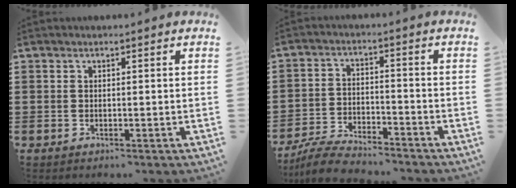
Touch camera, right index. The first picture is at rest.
{"total": 5.8, "force": [-5.6, 0.6, 1.4], "torque": [-0.027, 0.004, -0.107]}